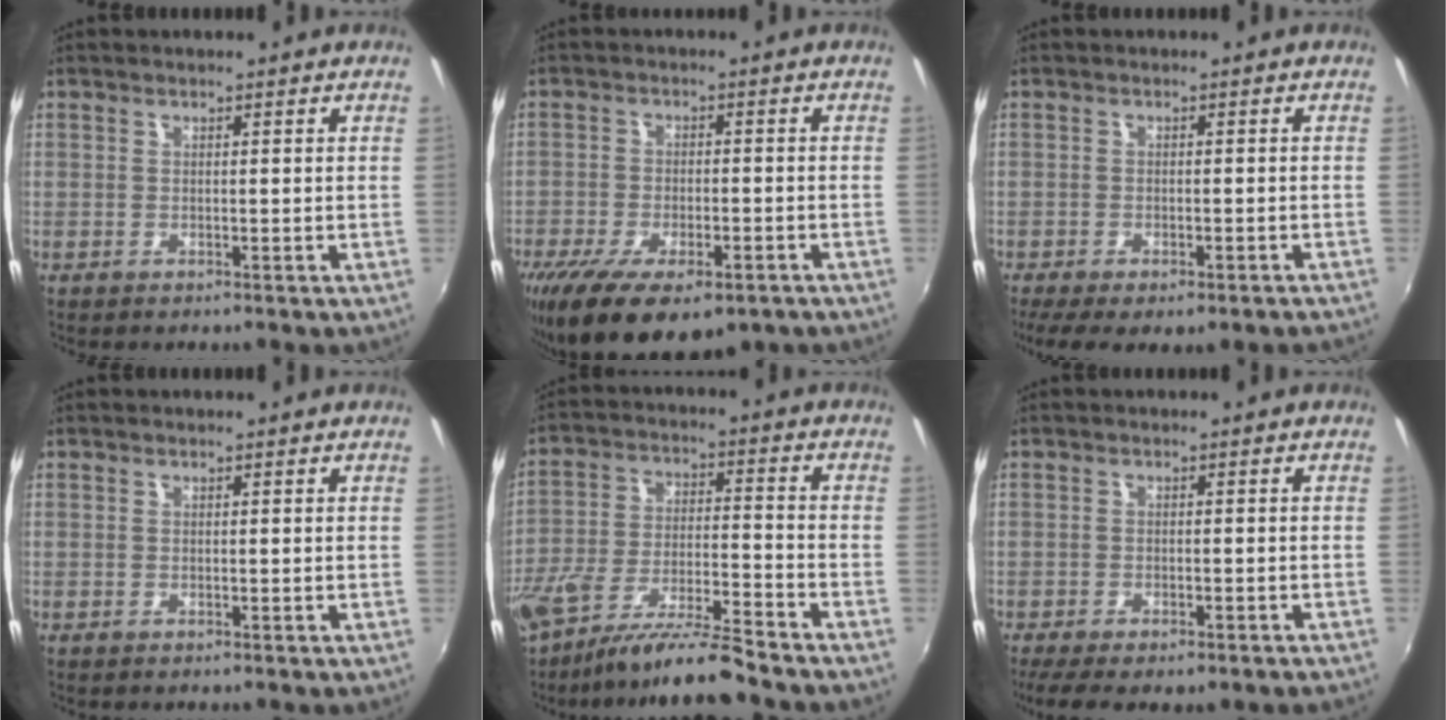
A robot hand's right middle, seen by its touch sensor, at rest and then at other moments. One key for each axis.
{"total": 15.5, "fx": -10.0, "fy": 6.5, "fz": 9.9, "tx": -0.207, "ty": -0.046, "tz": -0.151}
{"total": 8.9, "fx": -6.4, "fy": 2.6, "fz": 5.6, "tx": -0.120, "ty": -0.042, "tz": -0.093}
{"total": 0.0}
{"total": 14.6, "fx": -12.0, "fy": 1.3, "fz": 8.2, "tx": -0.165, "ty": -0.027, "tz": -0.213}
{"total": 8.0, "fx": -6.0, "fy": 2.3, "fz": 4.9, "tx": -0.114, "ty": -0.036, "tz": -0.091}